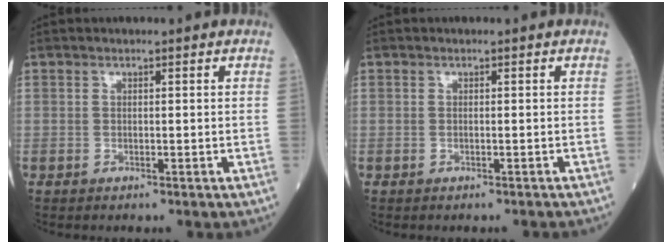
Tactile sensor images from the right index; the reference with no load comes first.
{"total": 1.1, "force": [-0.9, 0.0, 0.7], "torque": [-0.012, -0.001, -0.009]}